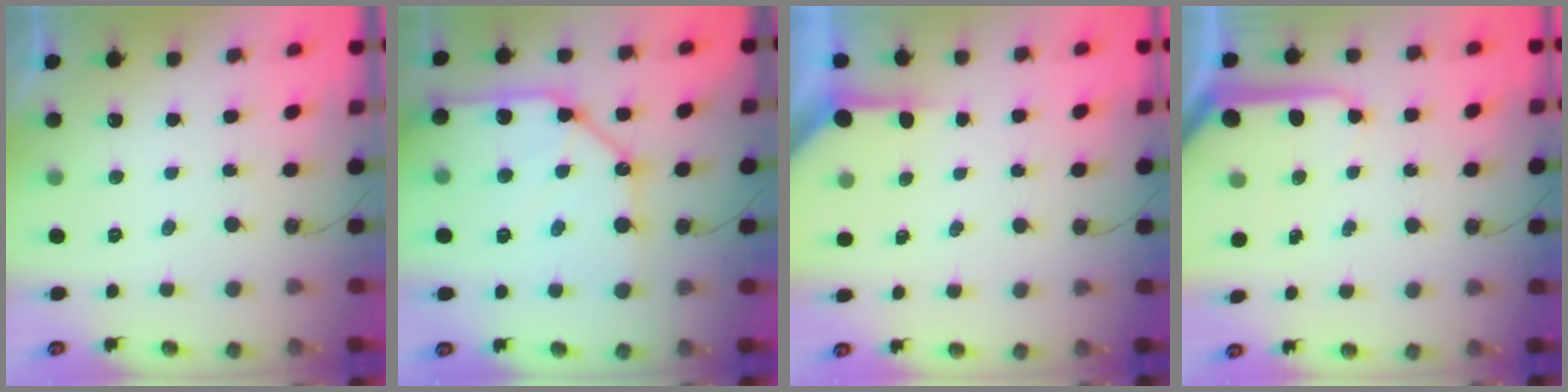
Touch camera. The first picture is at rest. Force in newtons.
{"total": 19.5, "press": 19.4, "slide": 2.6}
{"total": 3.4, "press": 3.4, "slide": 0.3}
{"total": 9.0, "press": 9.0, "slide": 0.6}